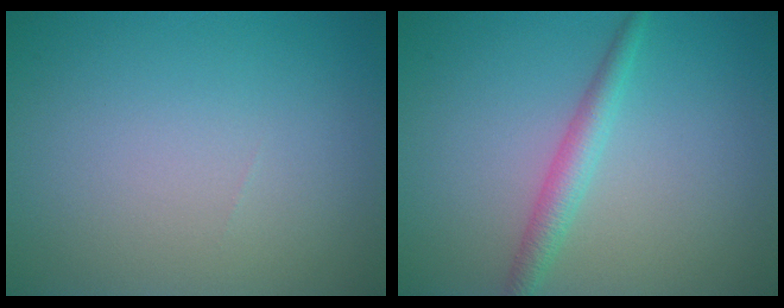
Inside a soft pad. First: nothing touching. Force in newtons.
{"total": 2.3, "press": 2.3, "slide": 0.1}